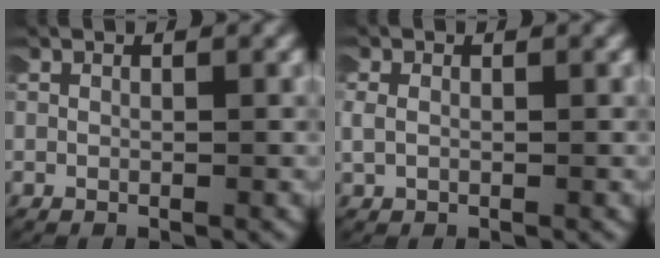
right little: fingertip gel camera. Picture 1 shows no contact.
{"total": 1.5, "force": [0.3, 1.1, 0.9], "torque": [-0.033, -0.001, 0.008]}